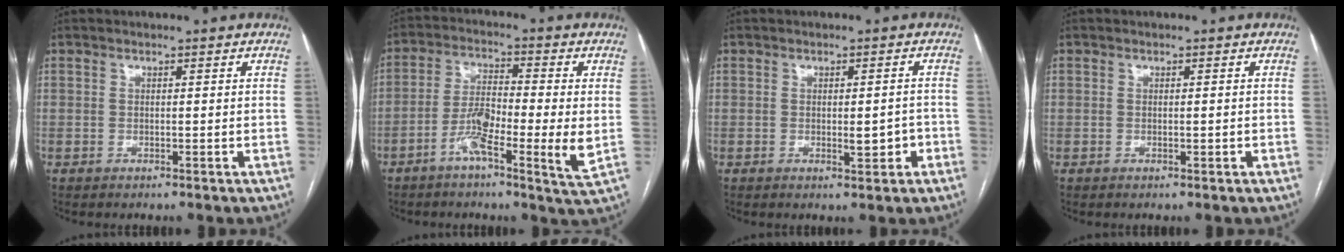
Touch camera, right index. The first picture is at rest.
{"total": 9.8, "force": [-2.8, 0.8, 9.3], "torque": [-0.169, -0.004, -0.059]}
{"total": 3.1, "force": [-0.9, 1.1, 2.8], "torque": [-0.039, 0.000, -0.008]}
{"total": 0.8, "force": [-0.2, 0.3, 0.7], "torque": [-0.014, 0.000, 0.000]}